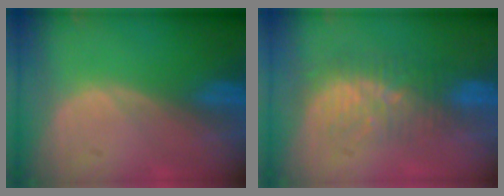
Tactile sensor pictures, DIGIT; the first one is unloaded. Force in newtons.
{"total": 7.5, "press": 6.9, "slide": 3.0}